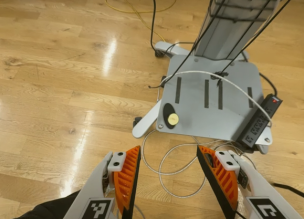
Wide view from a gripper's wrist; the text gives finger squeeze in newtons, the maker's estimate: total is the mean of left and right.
{"total": 0.0}